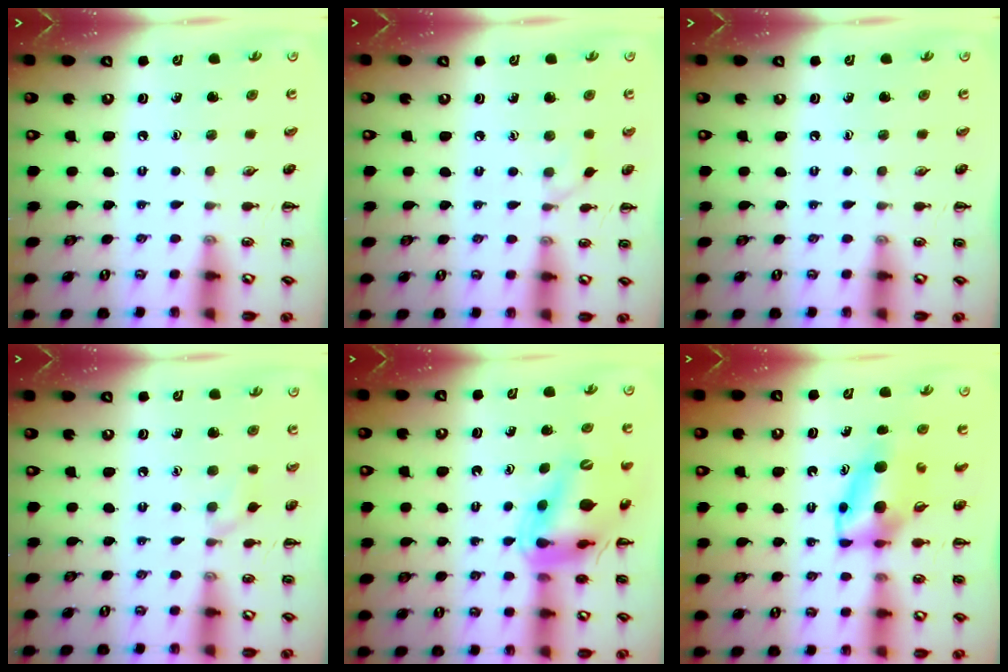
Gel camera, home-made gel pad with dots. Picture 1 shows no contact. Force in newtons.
{"total": 2.8, "press": 2.5, "slide": 1.1}
{"total": 0.0}
{"total": 5.2, "press": 4.8, "slide": 1.8}
{"total": 14.8, "press": 14.0, "slide": 4.6}
{"total": 6.3, "press": 6.2, "slide": 1.0}